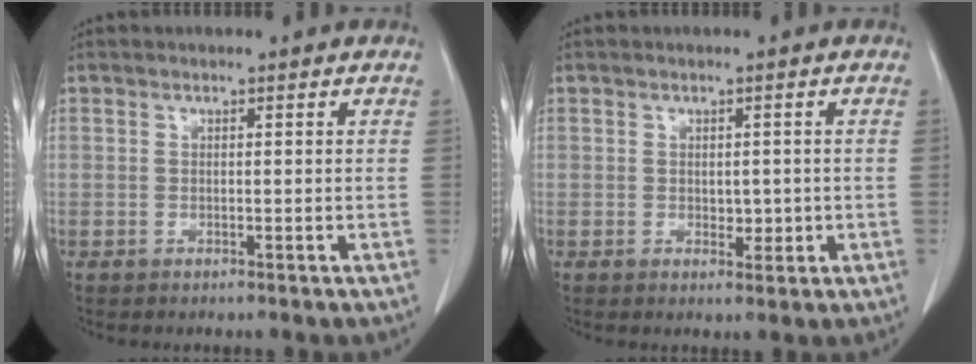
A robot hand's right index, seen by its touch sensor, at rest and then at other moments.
{"total": 2.1, "force": [-0.1, 1.3, 1.7], "torque": [-0.023, -0.002, 0.004]}